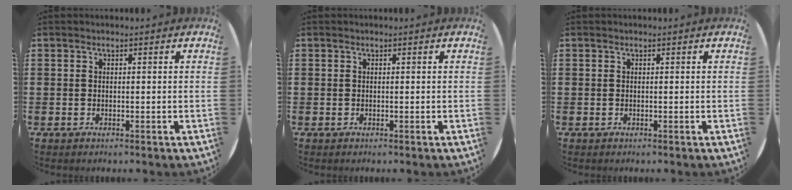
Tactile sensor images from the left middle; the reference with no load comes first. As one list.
[{"total": 0.0}, {"total": 0.0}]